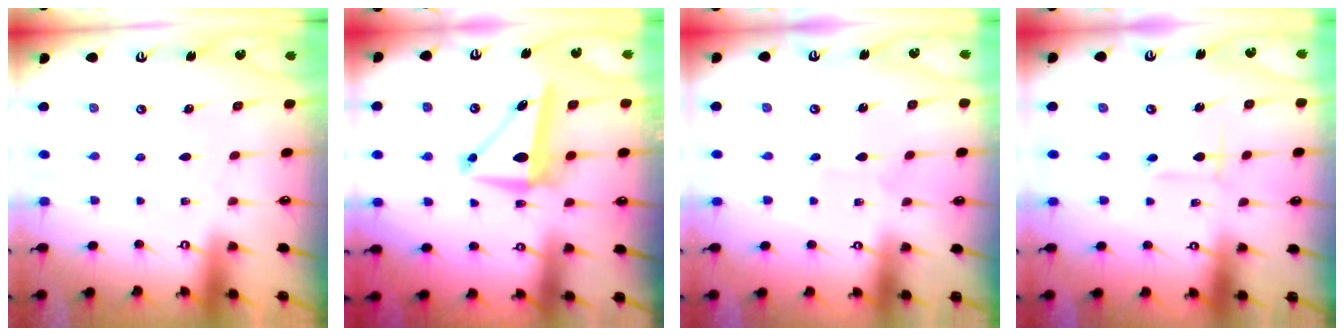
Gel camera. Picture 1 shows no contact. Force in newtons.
{"total": 9.3, "press": 9.2, "slide": 1.7}
{"total": 1.5, "press": 1.4, "slide": 0.1}
{"total": 3.0, "press": 3.0, "slide": 0.3}